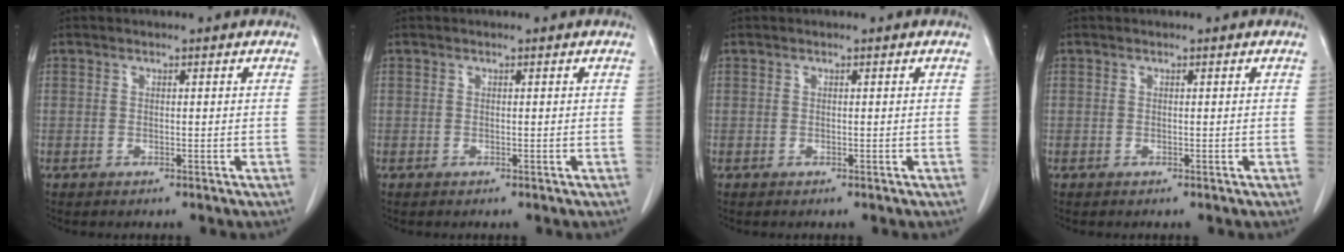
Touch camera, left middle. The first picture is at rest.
{"total": 0.0}
{"total": 0.0}
{"total": 0.0}